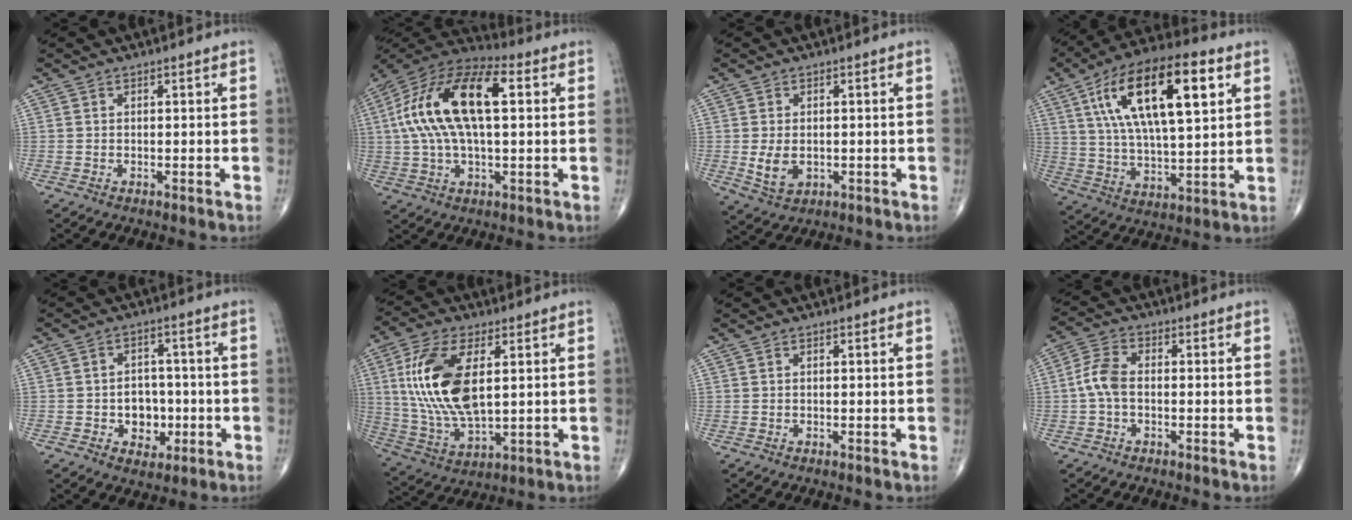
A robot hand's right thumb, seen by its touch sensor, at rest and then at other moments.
{"total": 20.3, "force": [3.5, 9.2, 17.7], "torque": [-0.343, 0.033, 0.052]}
{"total": 4.9, "force": [-0.5, 3.3, 3.6], "torque": [-0.062, -0.008, 0.000]}
{"total": 22.4, "force": [8.1, 8.5, 19.1], "torque": [-0.328, -0.004, 0.136]}
{"total": 7.0, "force": [-1.6, 5.5, 4.0], "torque": [-0.018, 0.017, -0.020]}
{"total": 17.2, "force": [3.5, 8.1, 14.8], "torque": [-0.305, -0.012, 0.074]}
{"total": 0.0}
{"total": 5.5, "force": [-0.7, 3.2, 4.4], "torque": [-0.096, 0.017, -0.021]}